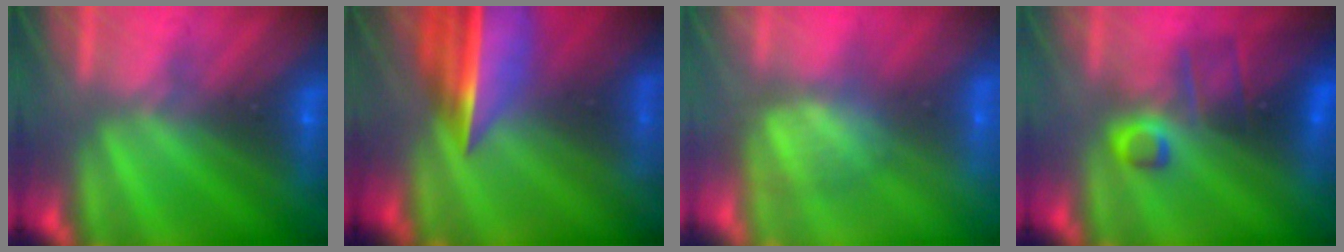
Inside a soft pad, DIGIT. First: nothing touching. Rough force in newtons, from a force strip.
{"total": 5.6}
{"total": 8.3}
{"total": 6.4}